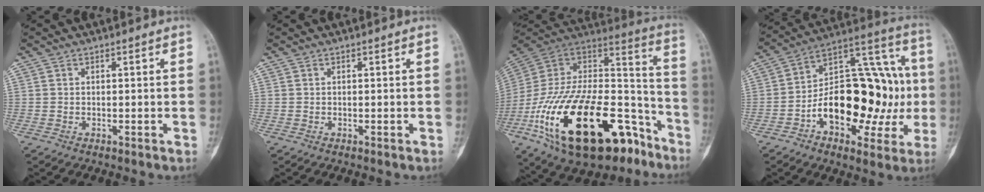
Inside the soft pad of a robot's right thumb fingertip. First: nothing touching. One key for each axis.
{"total": 0.0}
{"total": 37.6, "fx": -17.9, "fy": 18.0, "fz": 27.7, "tx": -0.494, "ty": 0.046, "tz": -0.286}
{"total": 25.9, "fx": -3.3, "fy": 14.5, "fz": 21.2, "tx": -0.286, "ty": 0.051, "tz": -0.041}